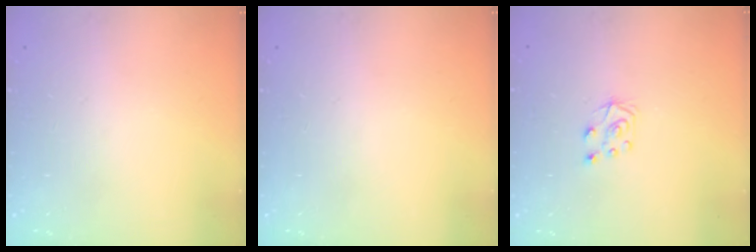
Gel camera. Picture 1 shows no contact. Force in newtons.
{"total": 0.0}
{"total": 6.1, "press": 6.1, "slide": 0.5}